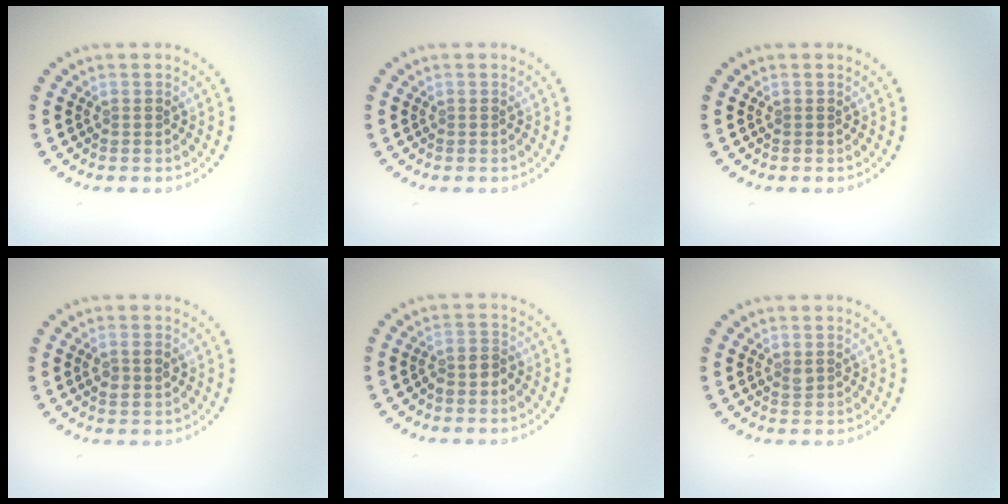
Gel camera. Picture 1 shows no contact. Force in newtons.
{"total": 0.0}
{"total": 0.0}
{"total": 1.5, "press": 1.5, "slide": 0.2}
{"total": 1.5, "press": 1.1, "slide": 1.0}
{"total": 0.6, "press": 0.5, "slide": 0.2}